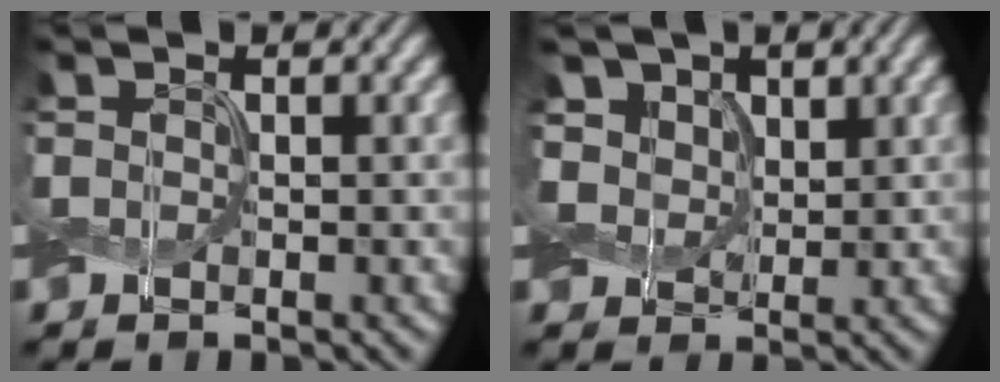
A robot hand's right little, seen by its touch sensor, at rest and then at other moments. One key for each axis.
{"total": 3.9, "fx": 2.0, "fy": 3.0, "fz": 1.6, "tx": -0.051, "ty": 0.010, "tz": 0.024}